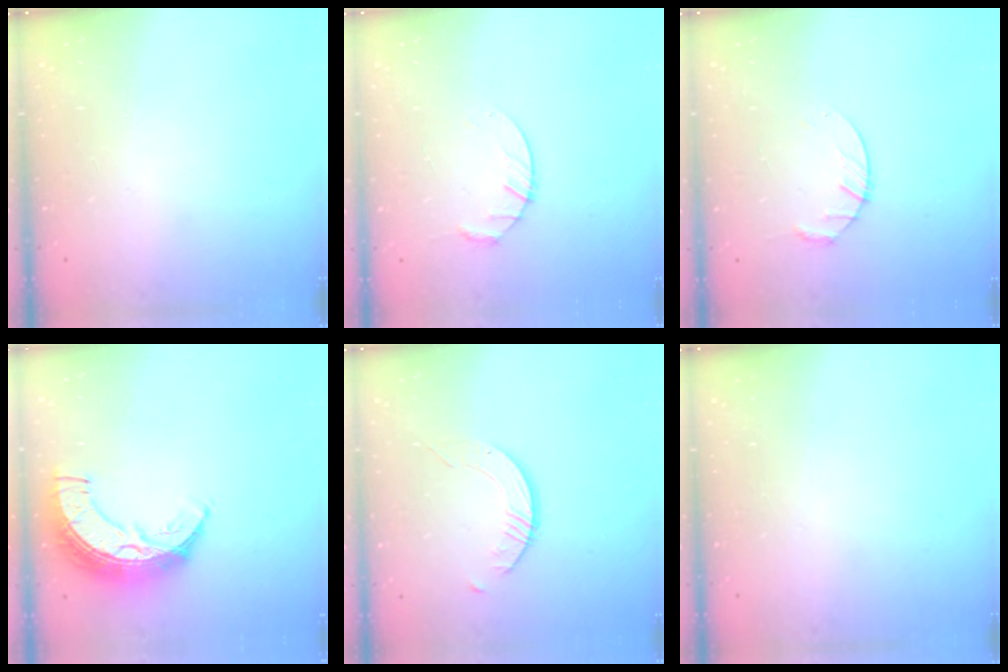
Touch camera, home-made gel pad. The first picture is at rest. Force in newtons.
{"total": 3.6, "press": 3.6, "slide": 0.6}
{"total": 3.6, "press": 3.6, "slide": 0.6}
{"total": 12.3, "press": 12.3, "slide": 0.9}
{"total": 2.4, "press": 2.4, "slide": 0.3}
{"total": 0.0}